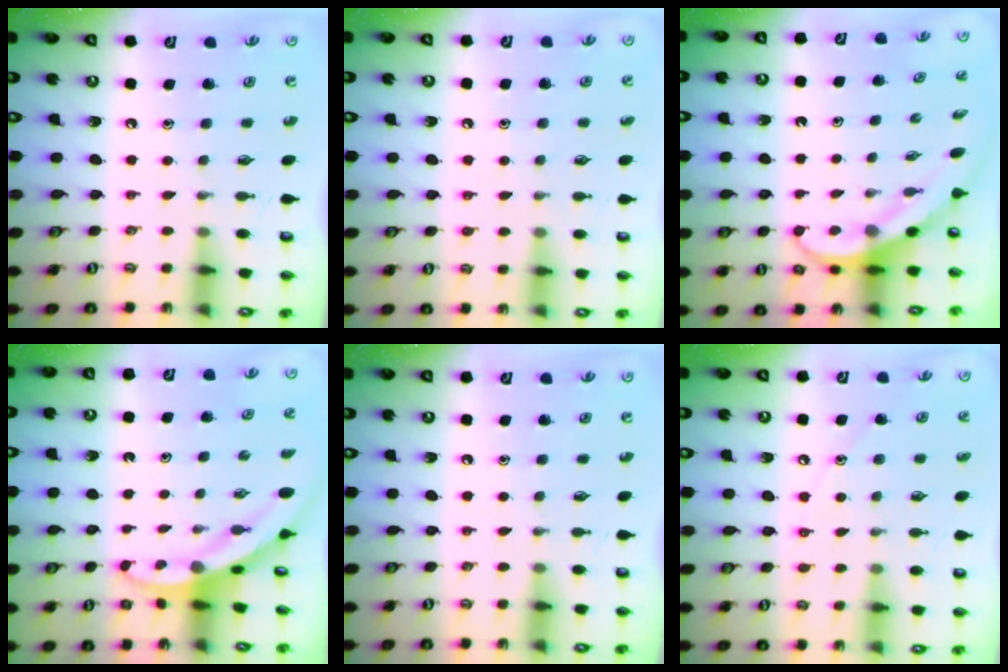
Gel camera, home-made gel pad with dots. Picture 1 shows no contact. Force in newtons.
{"total": 3.9, "press": 3.9, "slide": 0.4}
{"total": 3.9, "press": 3.9, "slide": 0.3}
{"total": 3.3, "press": 3.3, "slide": 0.1}
{"total": 0.0}
{"total": 5.2, "press": 5.1, "slide": 0.5}